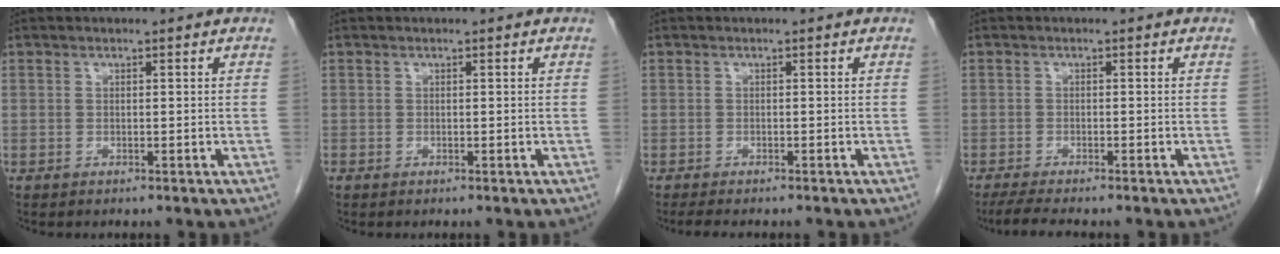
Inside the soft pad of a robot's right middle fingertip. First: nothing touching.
{"total": 0.0}
{"total": 4.5, "force": [-3.8, 0.9, 2.2], "torque": [-0.027, -0.008, -0.050]}
{"total": 4.3, "force": [-3.6, 0.1, 2.3], "torque": [-0.041, -0.011, -0.057]}